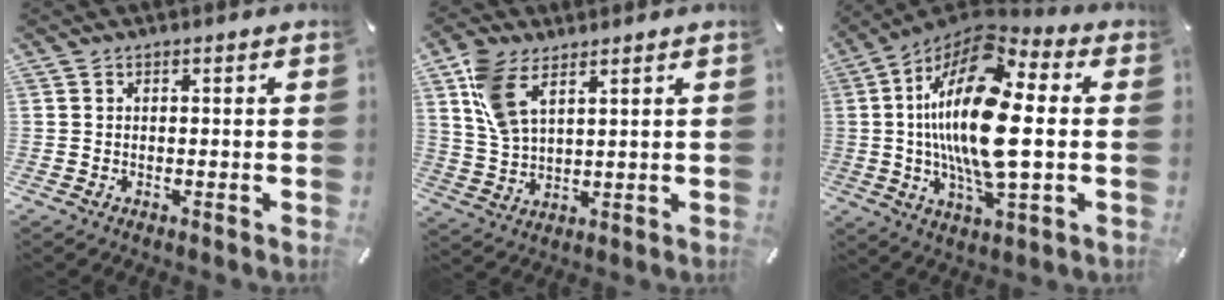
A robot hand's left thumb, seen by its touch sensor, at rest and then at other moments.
{"total": 8.6, "force": [4.9, 4.3, 5.5], "torque": [-0.135, -0.012, 0.091]}
{"total": 23.8, "force": [1.1, 9.8, 21.6], "torque": [-0.436, -0.012, 0.012]}